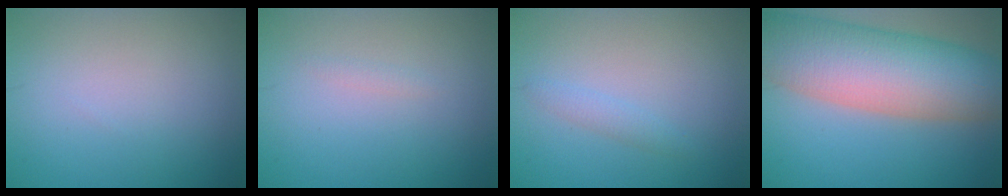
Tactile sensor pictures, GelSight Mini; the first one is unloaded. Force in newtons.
{"total": 0.5, "press": 0.5, "slide": 0.1}
{"total": 1.2, "press": 1.2, "slide": 0.0}
{"total": 12.4, "press": 12.4, "slide": 0.6}